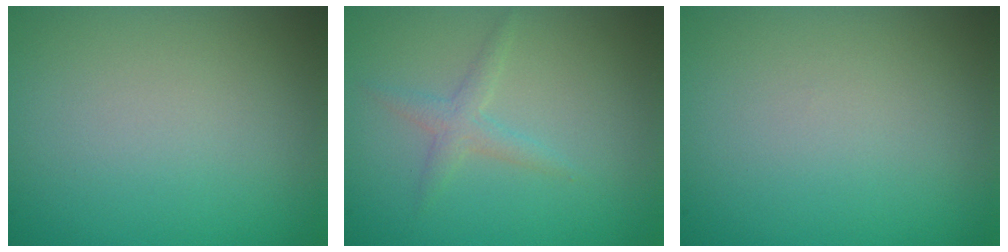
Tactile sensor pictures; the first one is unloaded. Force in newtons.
{"total": 1.5, "press": 1.5, "slide": 0.1}
{"total": 0.0}